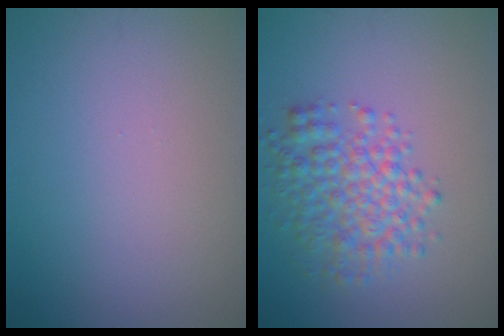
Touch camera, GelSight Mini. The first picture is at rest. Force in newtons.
{"total": 4.6, "press": 4.6, "slide": 0.0}